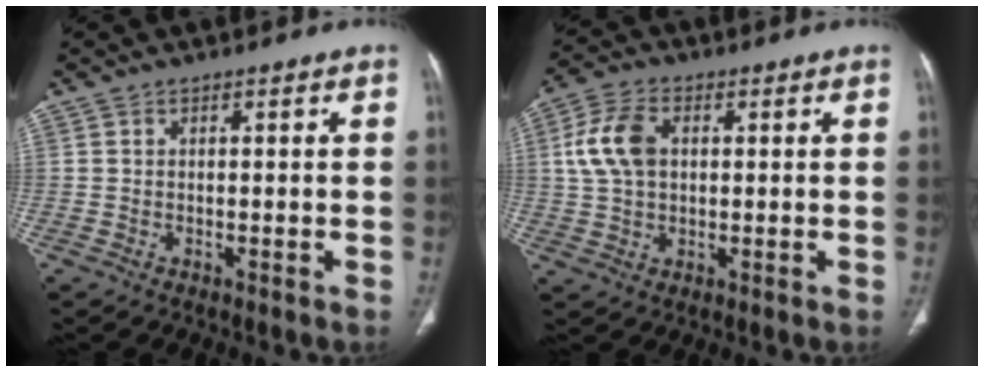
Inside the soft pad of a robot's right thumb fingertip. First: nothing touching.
{"total": 9.0, "force": [1.7, 5.9, 6.5], "torque": [-0.134, 0.012, 0.033]}